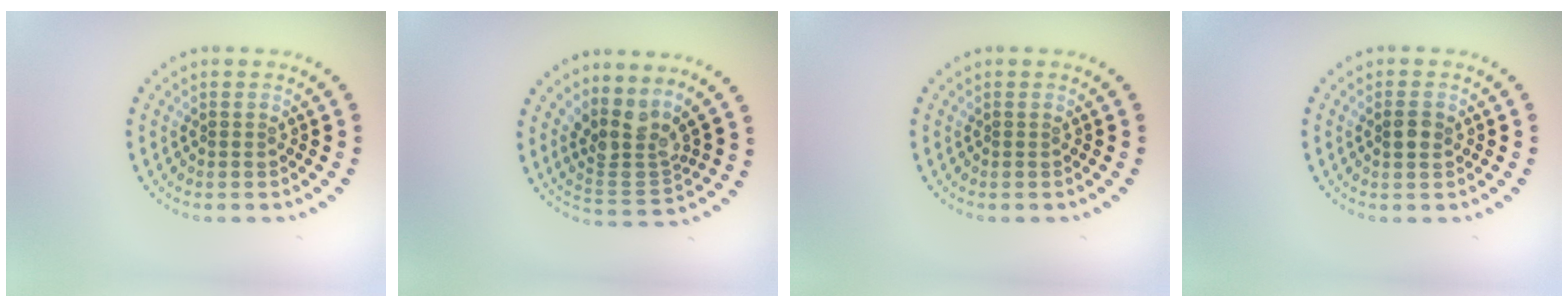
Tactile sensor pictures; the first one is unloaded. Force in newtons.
{"total": 3.7, "press": 2.8, "slide": 2.5}
{"total": 0.0}
{"total": 1.5, "press": 1.5, "slide": 0.1}